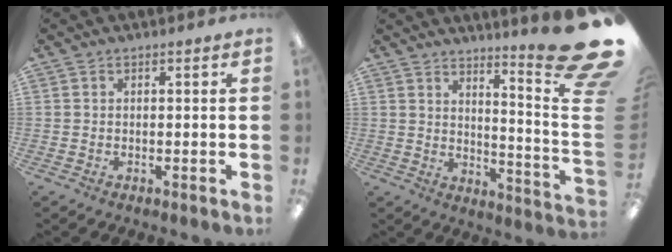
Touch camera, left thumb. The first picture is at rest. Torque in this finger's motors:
{"motor_torque": [2.98, 2.03, 1.65, -1.11, 0.33]}